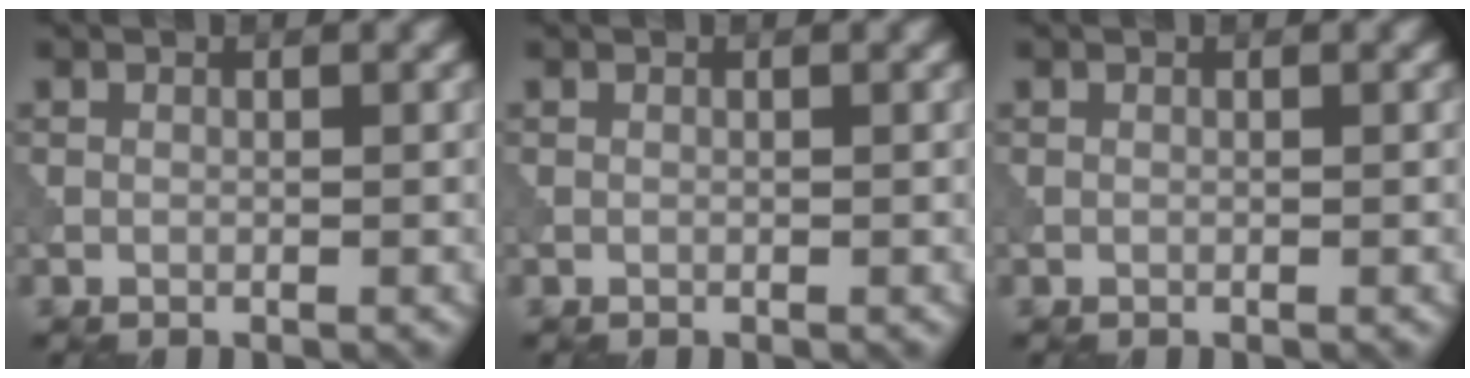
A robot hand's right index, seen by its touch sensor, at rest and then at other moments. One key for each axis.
{"total": 0.0}
{"total": 0.0}